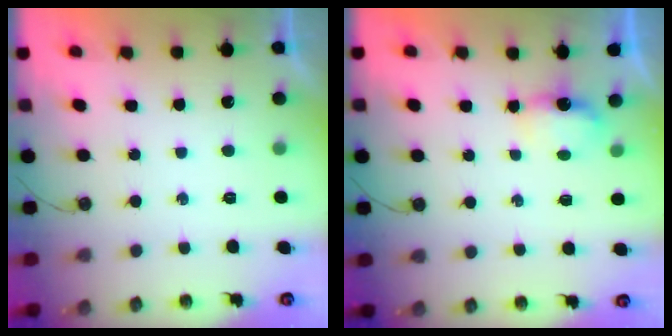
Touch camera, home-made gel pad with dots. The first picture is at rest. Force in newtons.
{"total": 3.9, "press": 3.9, "slide": 0.4}